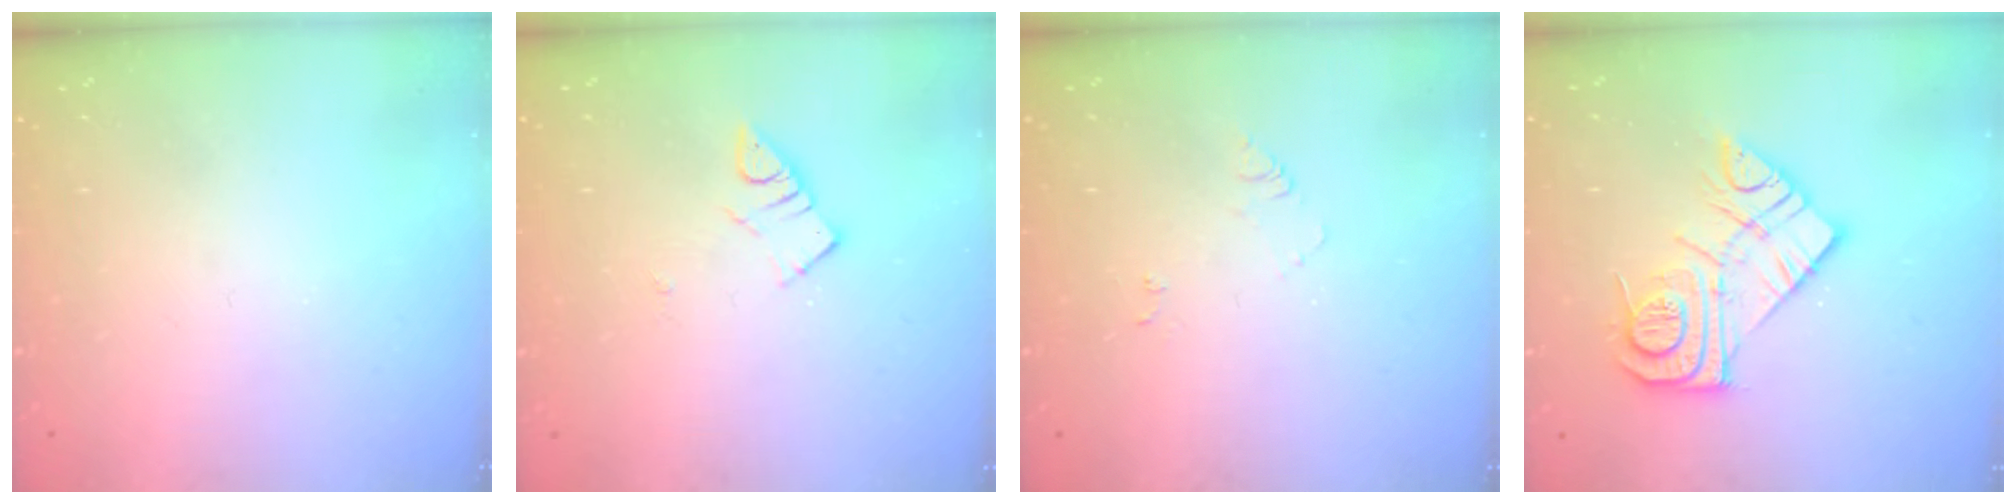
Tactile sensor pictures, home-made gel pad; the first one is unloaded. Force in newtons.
{"total": 2.8, "press": 2.7, "slide": 0.3}
{"total": 6.0, "press": 6.0, "slide": 0.7}
{"total": 13.4, "press": 13.4, "slide": 1.1}